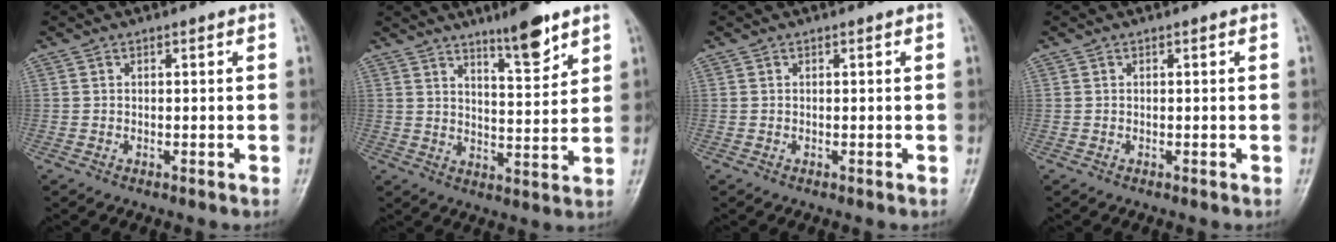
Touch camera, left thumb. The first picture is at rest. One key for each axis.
{"total": 8.8, "fx": 6.3, "fy": 1.9, "fz": 5.8, "tx": -0.076, "ty": -0.048, "tz": 0.101}
{"total": 0.0}
{"total": 0.0}